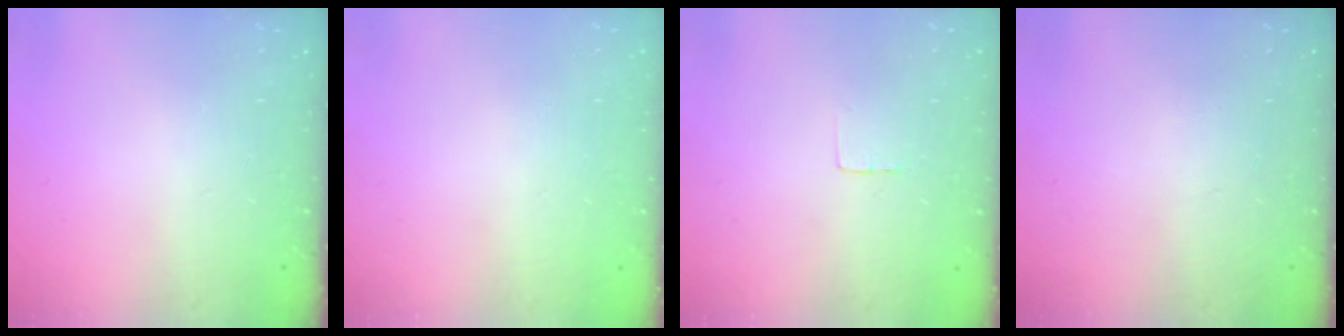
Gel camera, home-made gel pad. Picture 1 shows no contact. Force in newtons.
{"total": 0.0}
{"total": 2.3, "press": 2.3, "slide": 0.1}
{"total": 0.0}